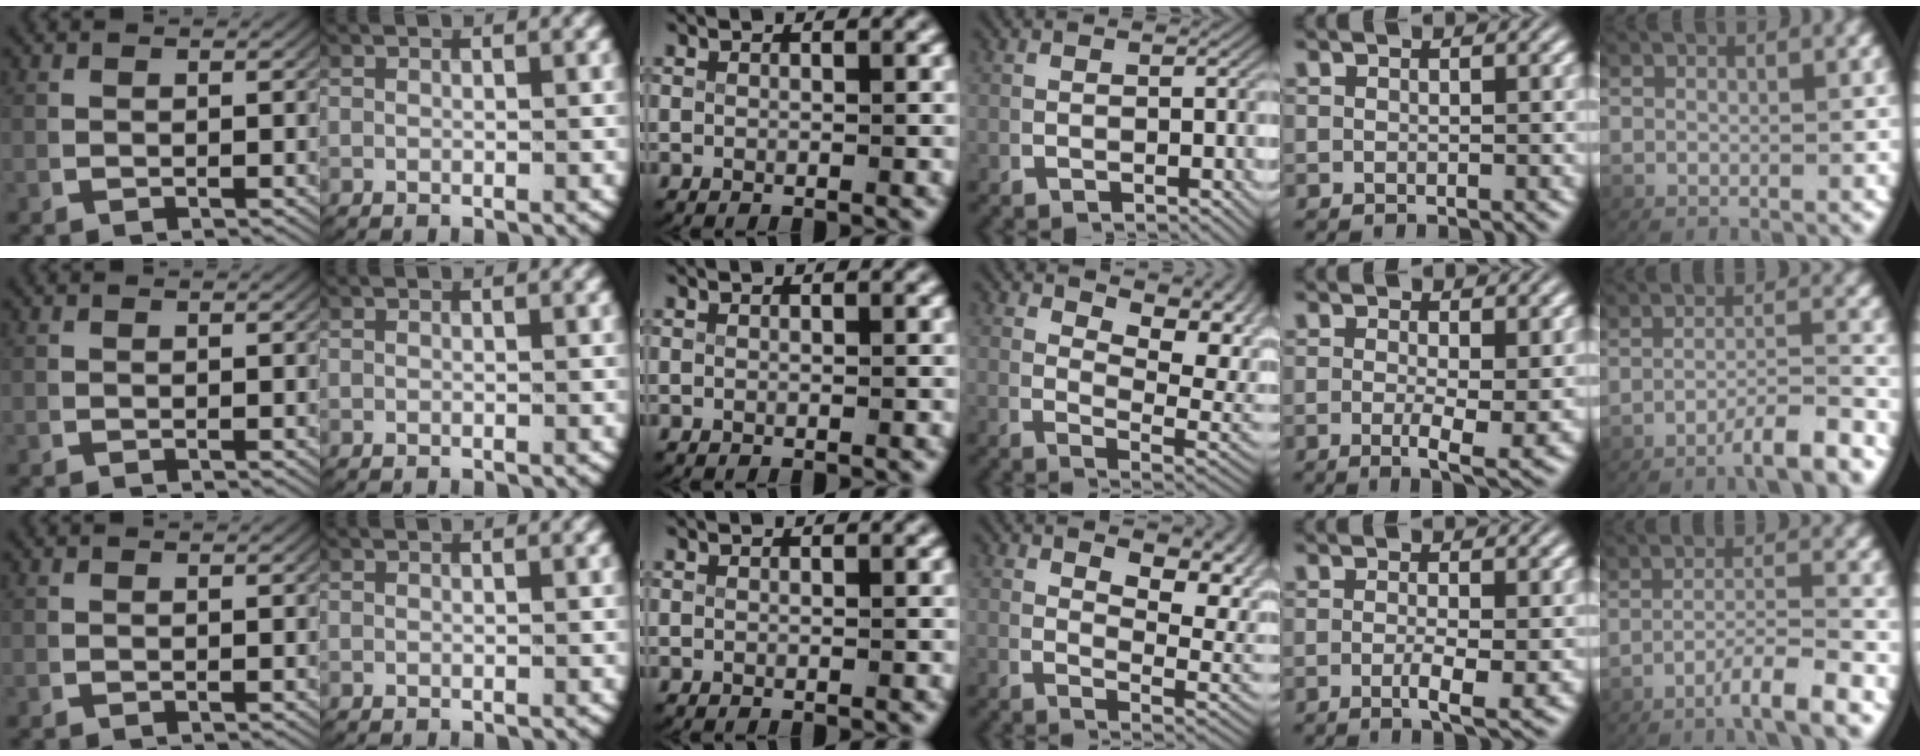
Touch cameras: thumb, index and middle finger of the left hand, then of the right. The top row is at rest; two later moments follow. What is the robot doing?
{"motion": "lift_and_place", "object": "map"}